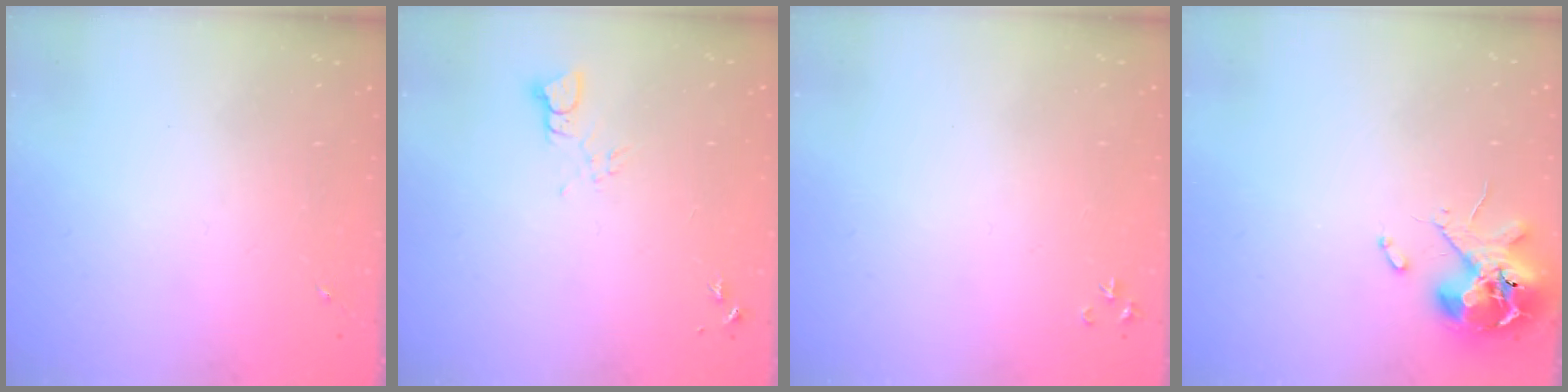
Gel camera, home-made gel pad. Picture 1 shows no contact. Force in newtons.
{"total": 4.4, "press": 4.4, "slide": 0.4}
{"total": 3.2, "press": 3.2, "slide": 0.4}
{"total": 10.7, "press": 10.6, "slide": 1.4}